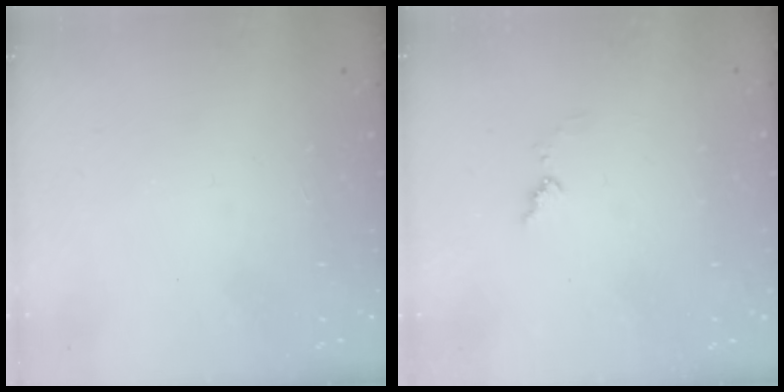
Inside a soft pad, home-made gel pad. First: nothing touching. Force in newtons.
{"total": 4.9, "press": 4.9, "slide": 0.3}